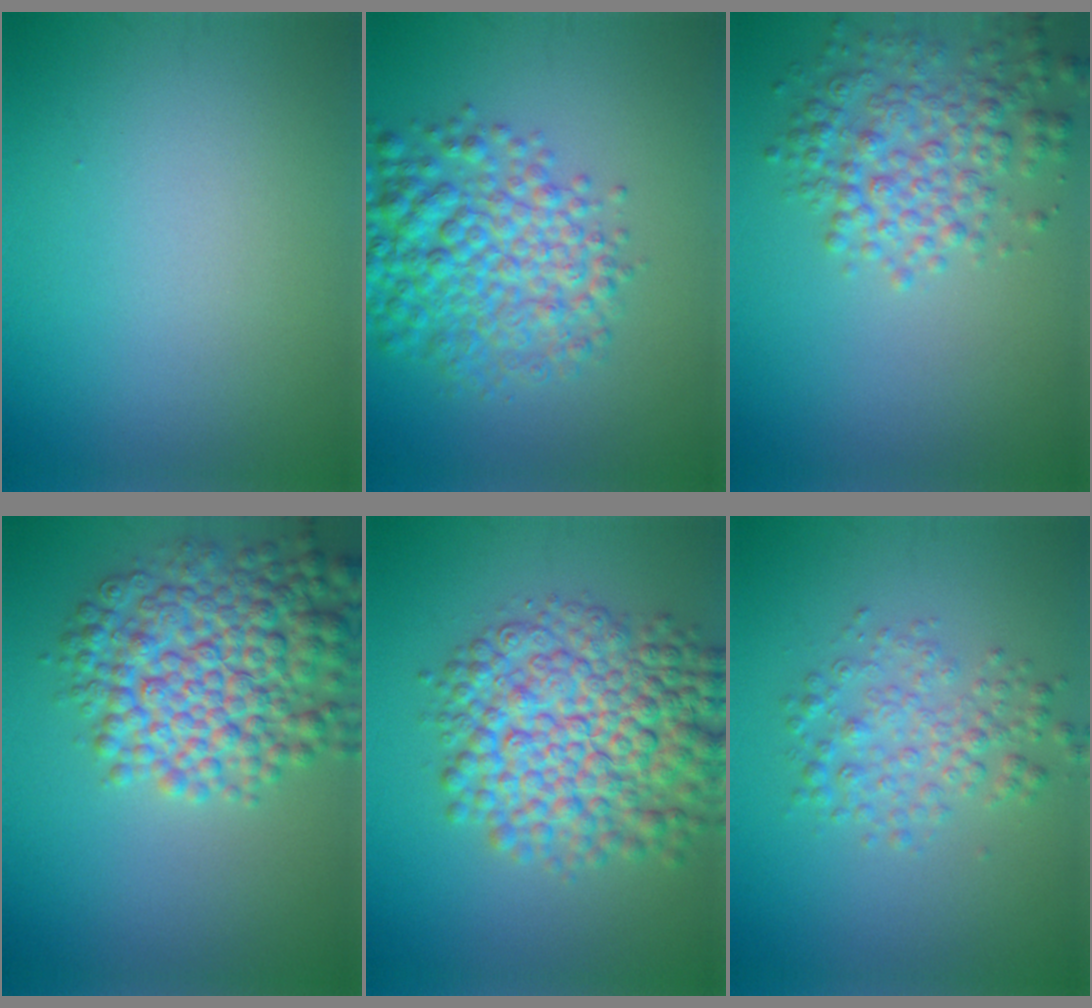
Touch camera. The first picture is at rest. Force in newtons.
{"total": 7.1, "press": 7.1, "slide": 0.2}
{"total": 4.7, "press": 4.7, "slide": 0.2}
{"total": 8.7, "press": 8.7, "slide": 0.2}
{"total": 9.8, "press": 9.8, "slide": 0.2}
{"total": 3.1, "press": 3.1, "slide": 0.0}